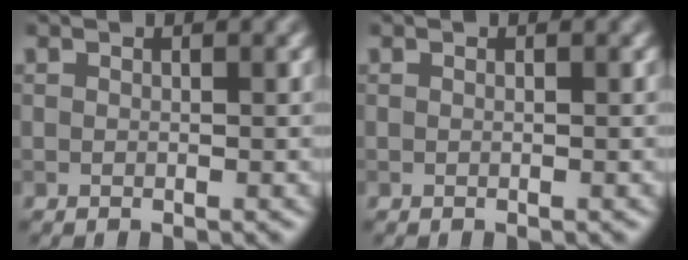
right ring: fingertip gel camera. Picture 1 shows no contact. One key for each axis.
{"total": 0.0}